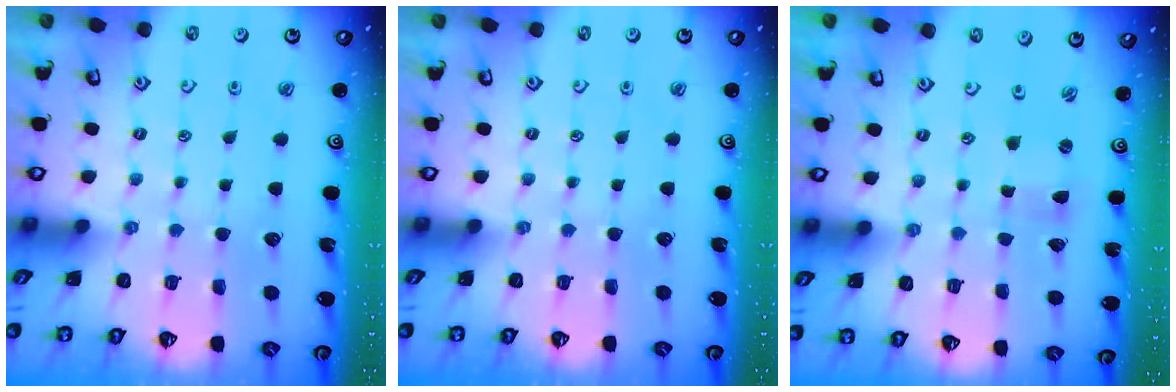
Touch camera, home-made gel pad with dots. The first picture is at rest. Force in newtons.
{"total": 0.0}
{"total": 0.0}